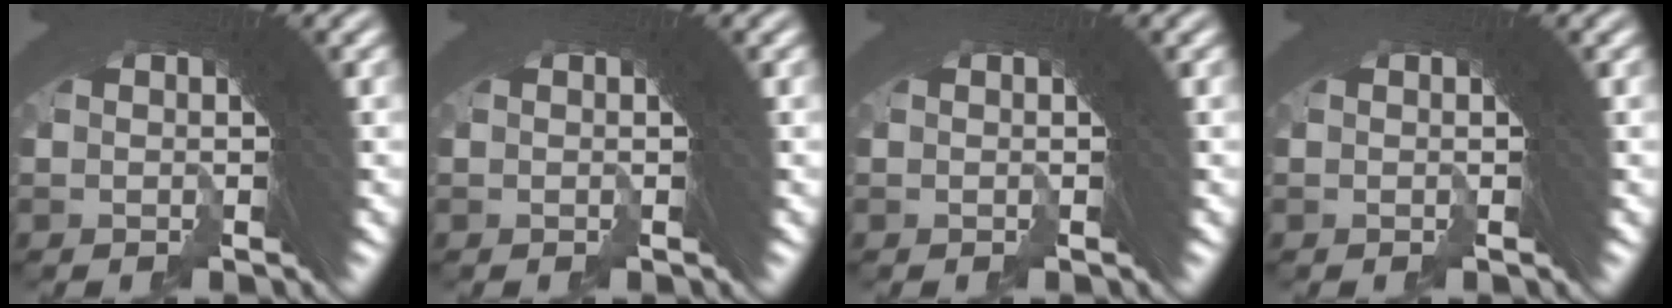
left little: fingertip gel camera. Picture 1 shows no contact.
{"total": 0.0}
{"total": 0.0}
{"total": 0.0}